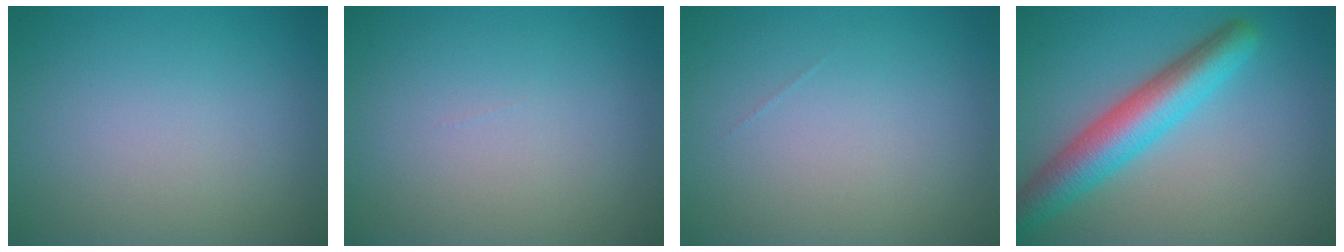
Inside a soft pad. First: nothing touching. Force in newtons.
{"total": 0.0}
{"total": 0.0}
{"total": 6.2, "press": 6.2, "slide": 0.1}